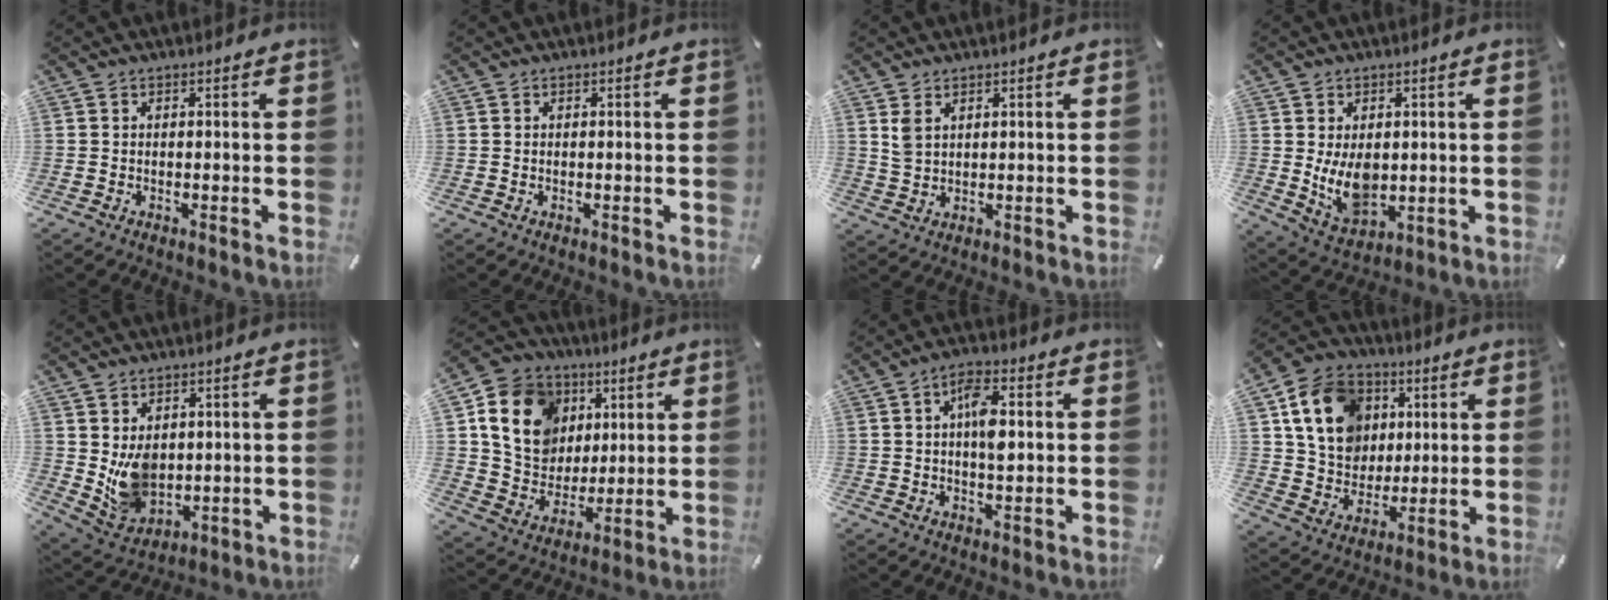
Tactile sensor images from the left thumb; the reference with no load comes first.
{"total": 0.0}
{"total": 3.3, "force": [1.9, 2.2, 1.6], "torque": [-0.037, 0.003, 0.036]}
{"total": 9.4, "force": [0.6, 6.7, 6.6], "torque": [-0.117, -0.008, 0.011]}
{"total": 8.8, "force": [2.3, 7.5, 3.9], "torque": [-0.080, -0.025, 0.046]}
{"total": 16.9, "force": [5.5, 14.5, 6.7], "torque": [-0.119, -0.010, 0.112]}
{"total": 7.0, "force": [1.1, 3.3, 6.0], "torque": [-0.101, 0.002, 0.012]}
{"total": 15.8, "force": [5.1, 13.4, 6.8], "torque": [-0.130, 0.000, 0.104]}